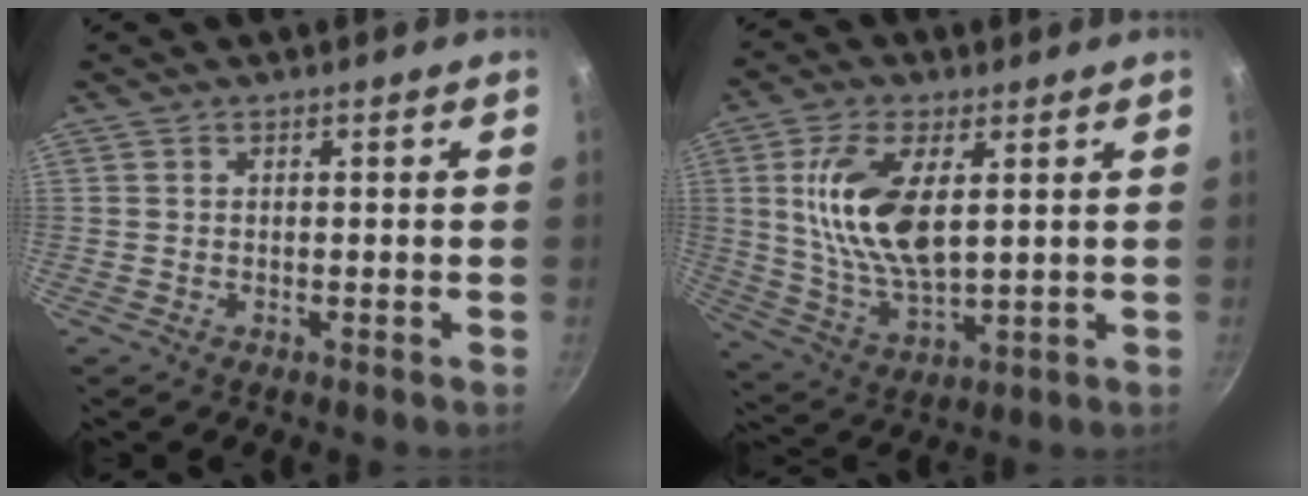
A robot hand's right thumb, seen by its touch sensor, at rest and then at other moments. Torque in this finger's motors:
{"motor_torque": [0.56, 1.78, 1.78, 0.45, 0.26]}